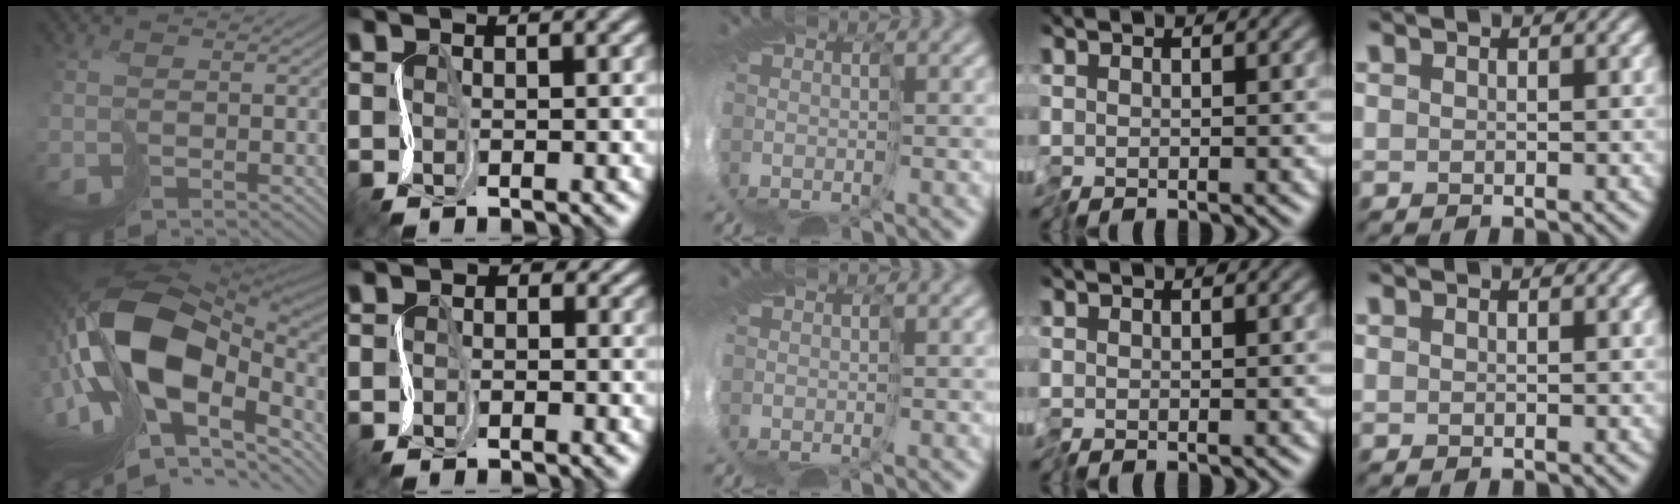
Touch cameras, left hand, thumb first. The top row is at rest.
{"thumb": {"total": 19.9, "force": [-2.2, 11.5, 16.2], "torque": [-0.341, -0.008, -0.042]}, "index": {"total": 1.7, "force": [-0.1, 1.4, 1.0], "torque": [-0.003, 0.001, -0.008]}}